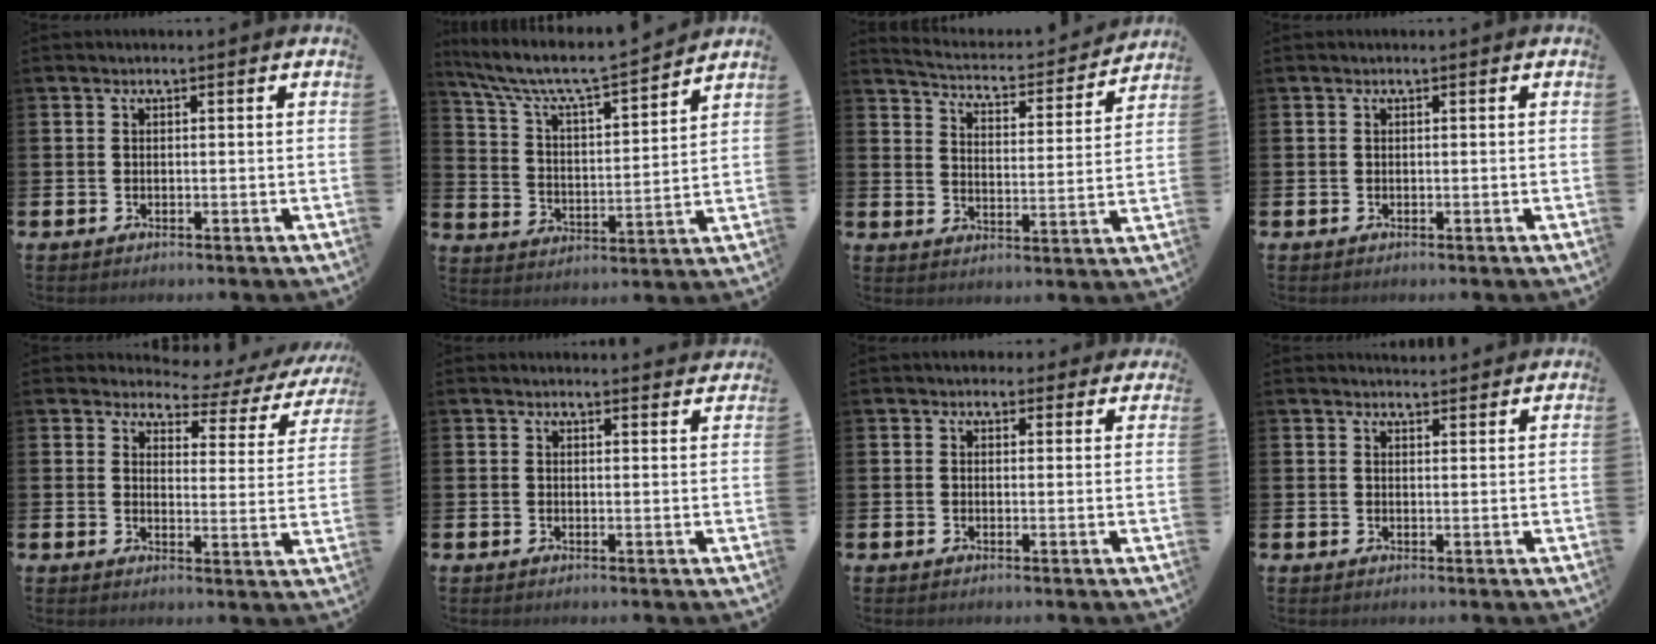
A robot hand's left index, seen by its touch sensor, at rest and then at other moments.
{"total": 7.6, "force": [7.0, 0.9, 2.9], "torque": [-0.091, -0.052, 0.114]}
{"total": 4.3, "force": [4.2, 0.6, 0.7], "torque": [-0.040, -0.040, 0.066]}
{"total": 0.0}
{"total": 3.8, "force": [3.2, 1.7, 1.1], "torque": [-0.029, -0.033, 0.044]}
{"total": 1.6, "force": [1.6, 0.1, -0.1], "torque": [0.009, -0.011, 0.027]}
{"total": 2.1, "force": [1.7, 1.2, 0.0], "torque": [0.010, -0.003, 0.027]}
{"total": 2.6, "force": [2.6, 0.4, -0.1], "torque": [0.007, -0.016, 0.045]}